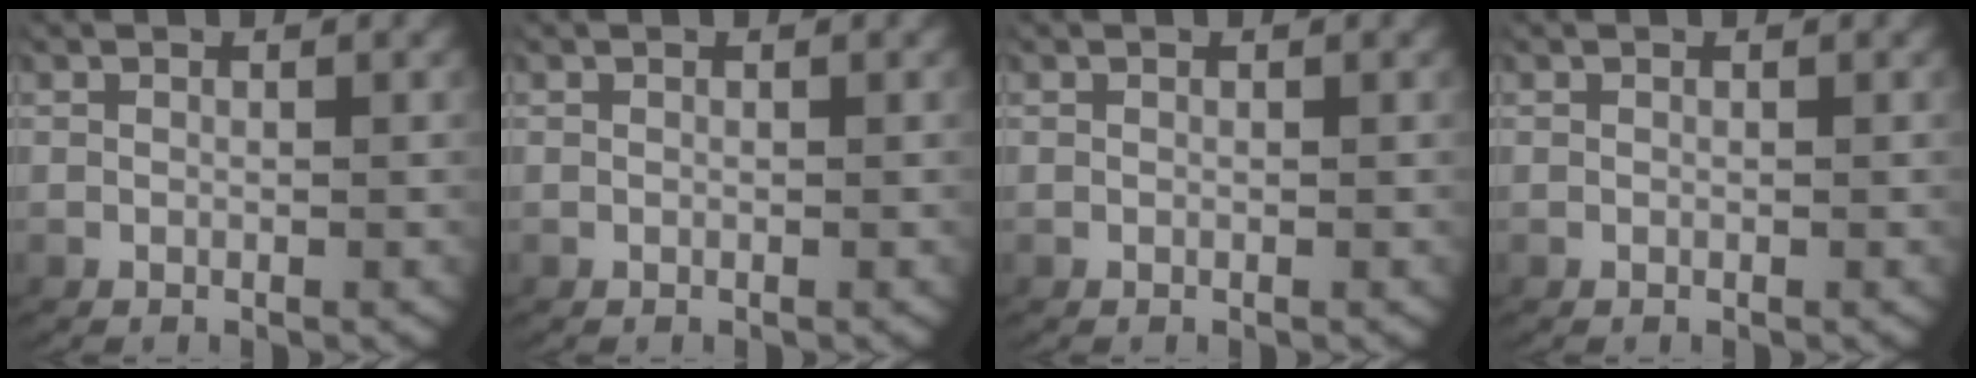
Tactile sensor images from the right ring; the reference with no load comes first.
{"total": 0.0}
{"total": 0.0}
{"total": 0.0}